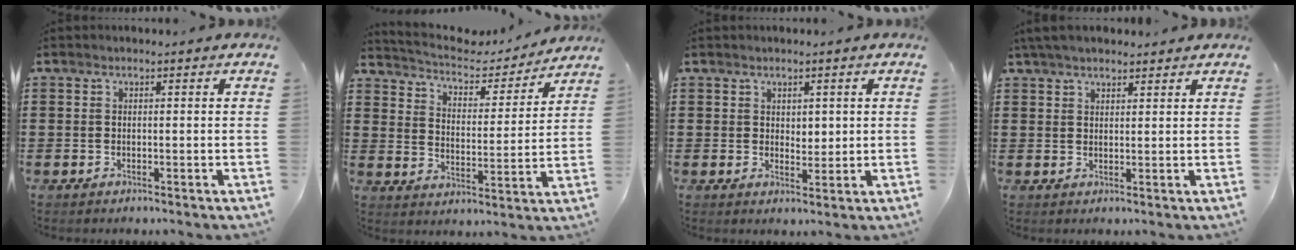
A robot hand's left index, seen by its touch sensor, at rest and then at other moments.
{"total": 4.6, "force": [4.3, 1.0, 1.0], "torque": [-0.049, -0.032, 0.067]}
{"total": 2.2, "force": [1.4, 1.4, 0.8], "torque": [-0.013, 0.004, 0.023]}
{"total": 3.4, "force": [3.0, 0.9, 1.4], "torque": [-0.036, 0.000, 0.057]}